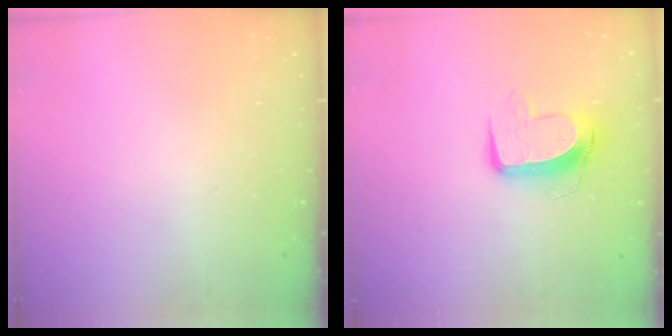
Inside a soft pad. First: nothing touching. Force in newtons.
{"total": 10.8, "press": 10.8, "slide": 0.7}